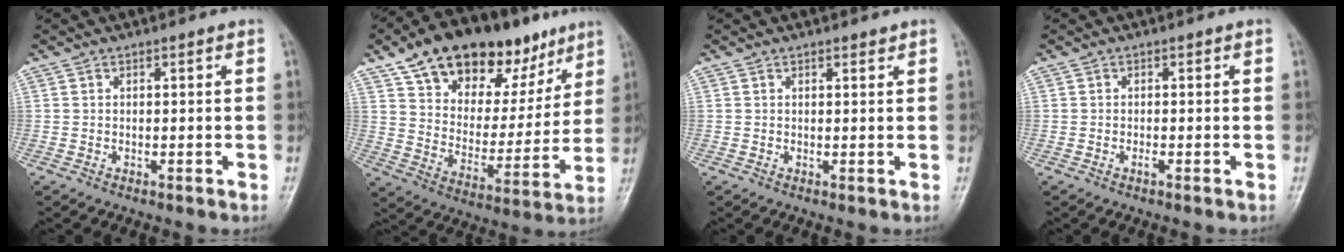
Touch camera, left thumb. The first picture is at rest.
{"total": 24.5, "force": [15.0, 13.1, 14.4], "torque": [-0.184, -0.024, 0.246]}
{"total": 0.9, "force": [0.7, 0.3, 0.4], "torque": [-0.006, -0.005, 0.011]}
{"total": 0.7, "force": [-0.4, 0.3, 0.5], "torque": [-0.010, 0.003, -0.007]}